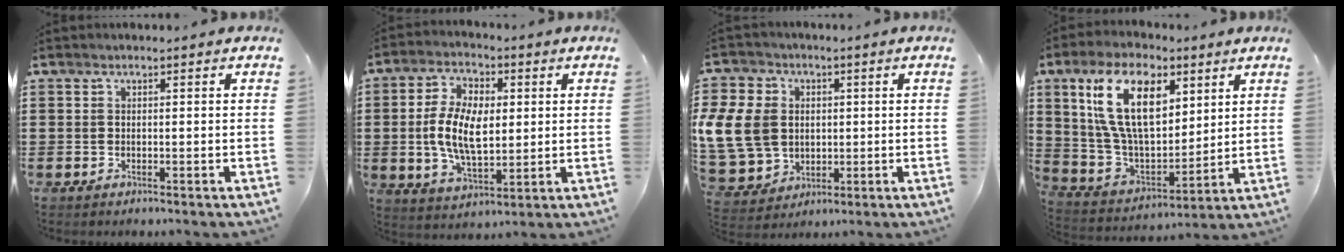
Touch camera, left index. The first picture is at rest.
{"total": 9.9, "force": [0.3, 5.3, 8.3], "torque": [-0.181, 0.010, 0.001]}
{"total": 10.7, "force": [1.0, 9.0, 5.6], "torque": [-0.169, 0.018, 0.020]}
{"total": 15.5, "force": [7.2, 7.9, 11.2], "torque": [-0.261, 0.003, 0.130]}